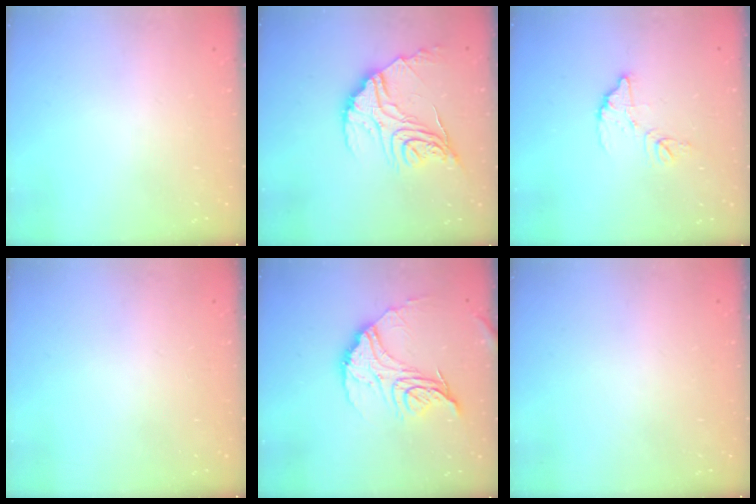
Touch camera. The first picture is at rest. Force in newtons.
{"total": 17.5, "press": 17.5, "slide": 1.4}
{"total": 9.6, "press": 9.5, "slide": 0.7}
{"total": 0.0}
{"total": 16.1, "press": 16.1, "slide": 1.1}
{"total": 0.0}